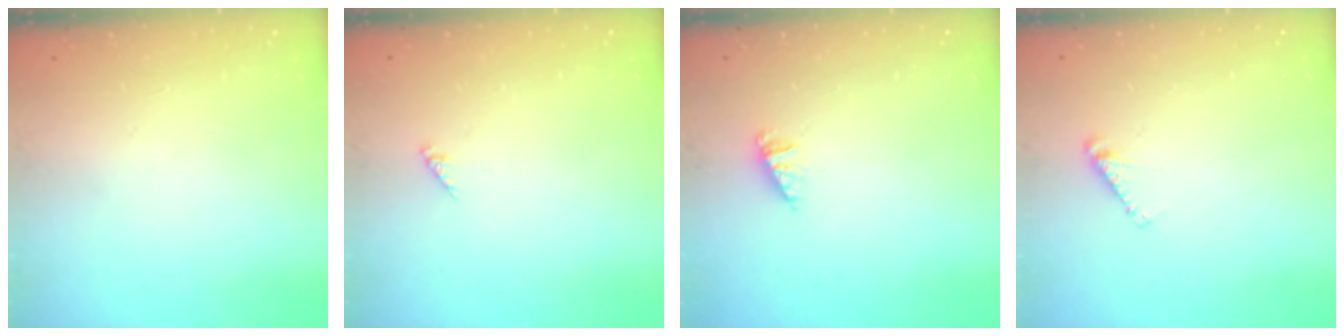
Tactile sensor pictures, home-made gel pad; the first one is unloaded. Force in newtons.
{"total": 0.0}
{"total": 1.5, "press": 1.5, "slide": 0.2}
{"total": 3.0, "press": 3.0, "slide": 0.4}